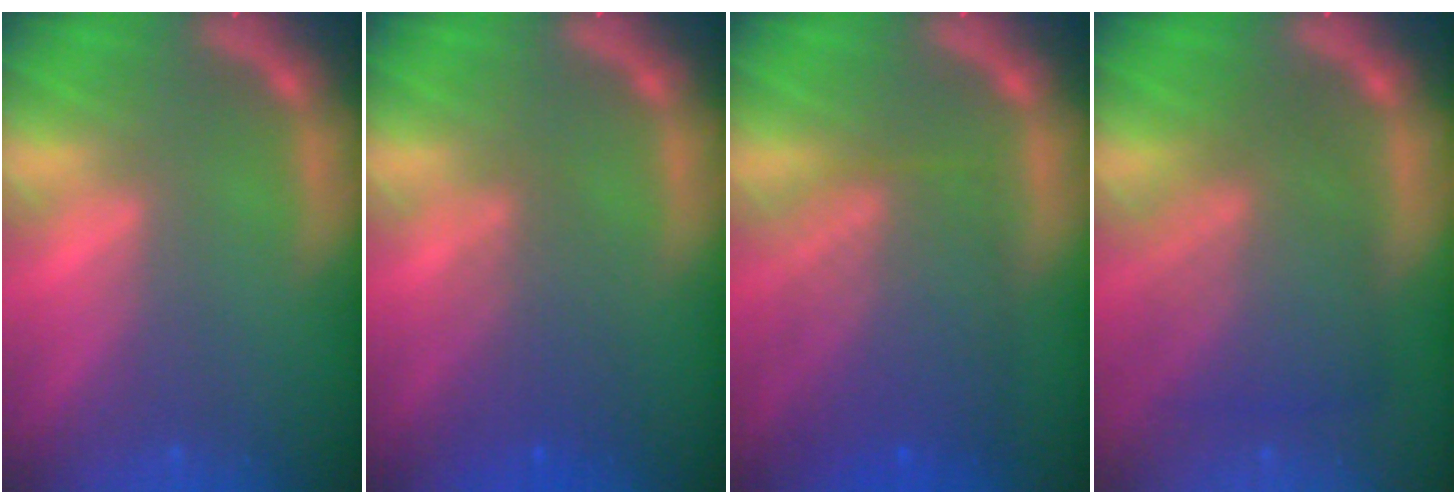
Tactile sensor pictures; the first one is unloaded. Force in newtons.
{"total": 3.5}
{"total": 7.5}
{"total": 7.6}